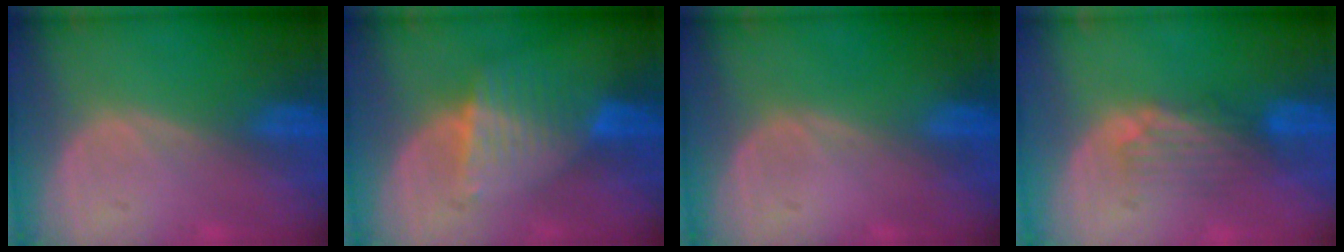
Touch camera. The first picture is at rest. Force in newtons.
{"total": 6.9, "press": 6.0, "slide": 3.4}
{"total": 0.0}
{"total": 4.4, "press": 3.8, "slide": 2.2}